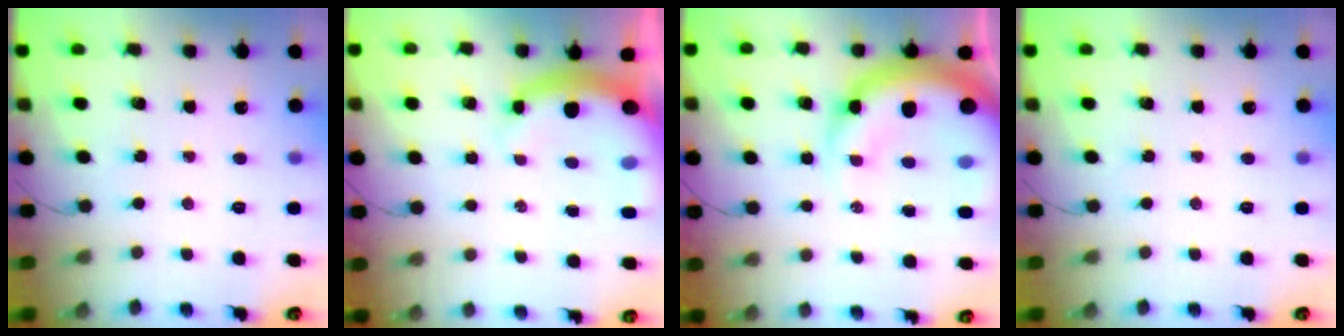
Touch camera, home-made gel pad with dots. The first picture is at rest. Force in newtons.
{"total": 8.9, "press": 8.7, "slide": 1.8}
{"total": 17.1, "press": 16.7, "slide": 3.6}
{"total": 0.0}